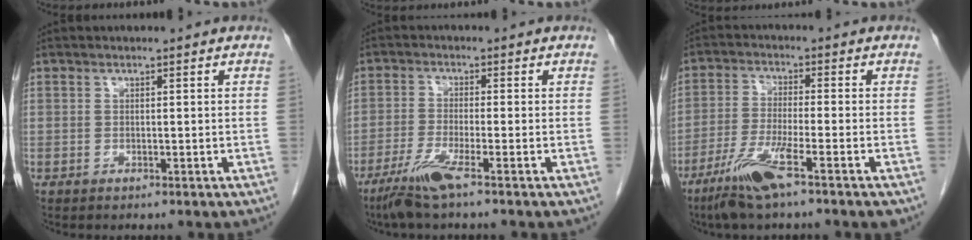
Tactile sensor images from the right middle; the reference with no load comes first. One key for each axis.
{"total": 5.2, "fx": -3.5, "fy": -0.4, "fz": 3.9, "tx": -0.081, "ty": -0.016, "tz": -0.074}
{"total": 8.1, "fx": -5.0, "fy": -0.1, "fz": 6.4, "tx": -0.133, "ty": -0.020, "tz": -0.097}